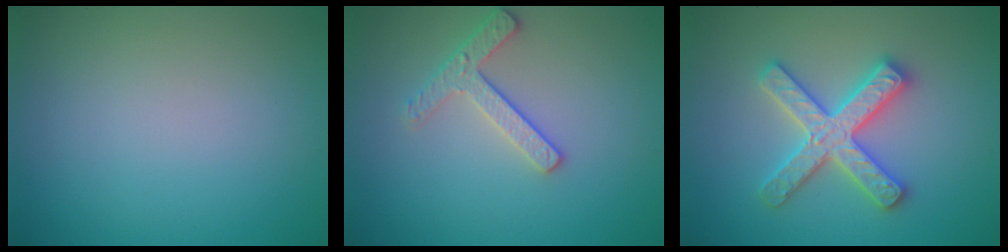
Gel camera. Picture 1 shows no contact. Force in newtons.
{"total": 2.5, "press": 2.4, "slide": 0.7}
{"total": 5.1, "press": 5.0, "slide": 0.7}